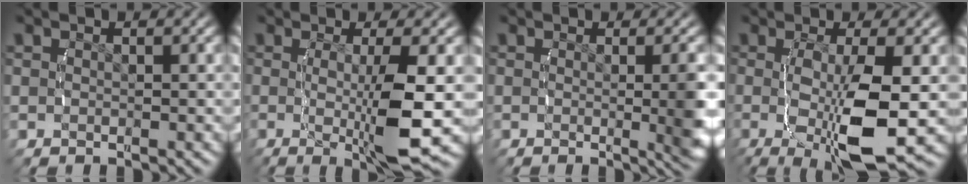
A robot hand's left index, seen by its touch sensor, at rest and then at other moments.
{"total": 6.9, "force": [-0.9, 0.9, 6.8], "torque": [-0.116, -0.016, -0.004]}
{"total": 4.1, "force": [-0.4, 0.6, 4.1], "torque": [-0.048, -0.005, -0.009]}
{"total": 8.2, "force": [-1.3, 2.1, 7.8], "torque": [-0.143, -0.023, -0.003]}